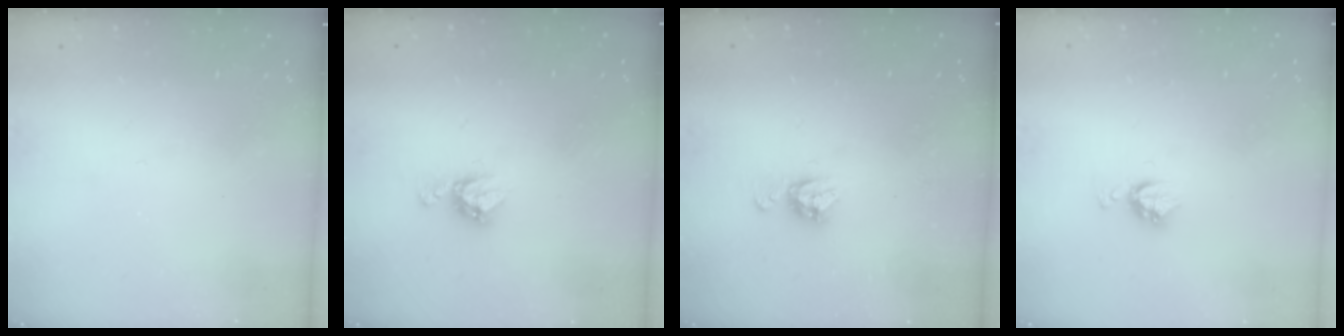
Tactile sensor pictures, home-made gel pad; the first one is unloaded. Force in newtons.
{"total": 6.1, "press": 6.1, "slide": 0.4}
{"total": 6.0, "press": 6.0, "slide": 0.4}
{"total": 4.6, "press": 4.6, "slide": 0.4}